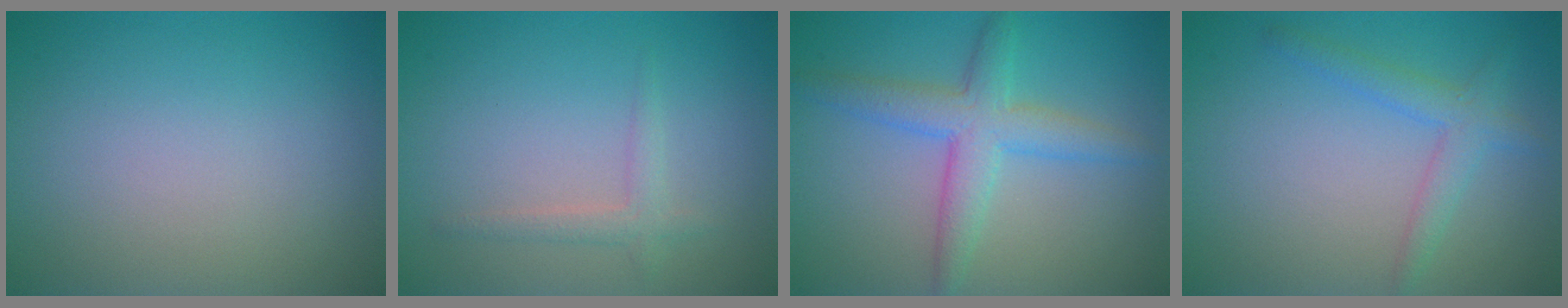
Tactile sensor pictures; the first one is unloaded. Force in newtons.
{"total": 1.6, "press": 1.6, "slide": 0.1}
{"total": 4.4, "press": 4.4, "slide": 0.2}
{"total": 2.5, "press": 2.5, "slide": 0.1}